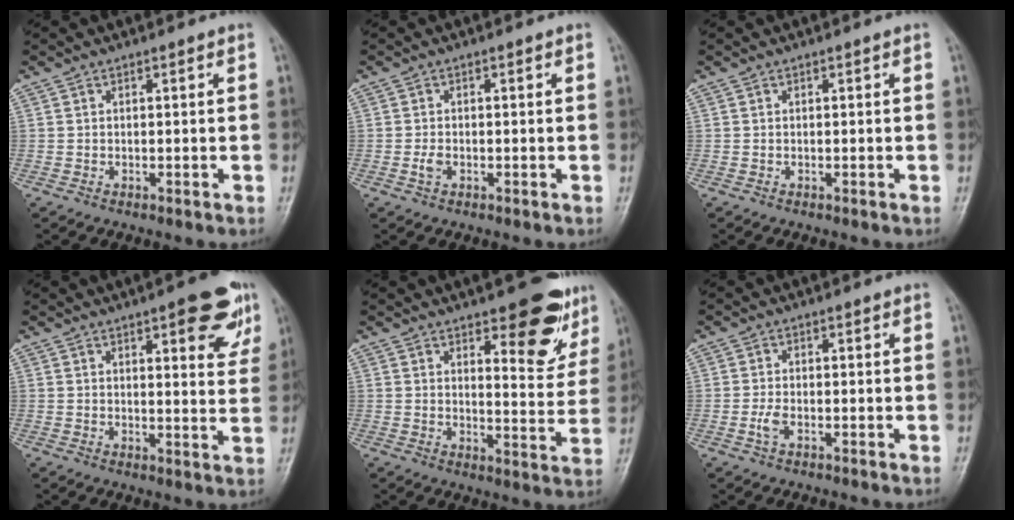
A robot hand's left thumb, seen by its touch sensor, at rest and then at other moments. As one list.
[{"total": 1.7, "force": [-0.4, 1.0, 1.2], "torque": [-0.022, -0.001, -0.011]}, {"total": 0.0}, {"total": 10.5, "force": [5.6, 3.4, 8.2], "torque": [-0.067, -0.022, 0.065]}, {"total": 12.5, "force": [7.4, 4.8, 8.9], "torque": [-0.069, -0.043, 0.097]}, {"total": 2.0, "force": [-0.6, 0.9, 1.7], "torque": [-0.036, 0.001, -0.013]}]